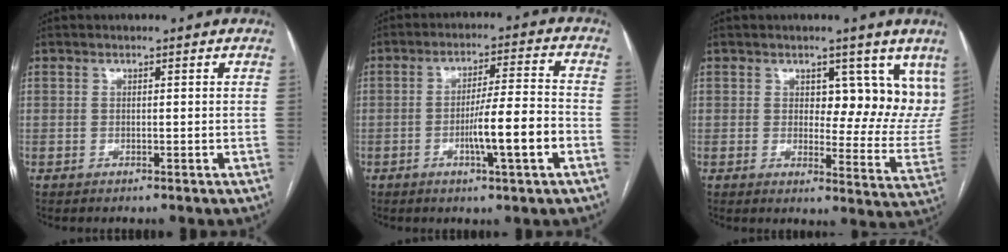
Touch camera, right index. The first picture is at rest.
{"total": 9.2, "force": [-3.1, 0.1, 8.6], "torque": [-0.140, 0.003, -0.051]}
{"total": 10.9, "force": [5.9, 5.3, 7.4], "torque": [-0.073, -0.018, 0.075]}